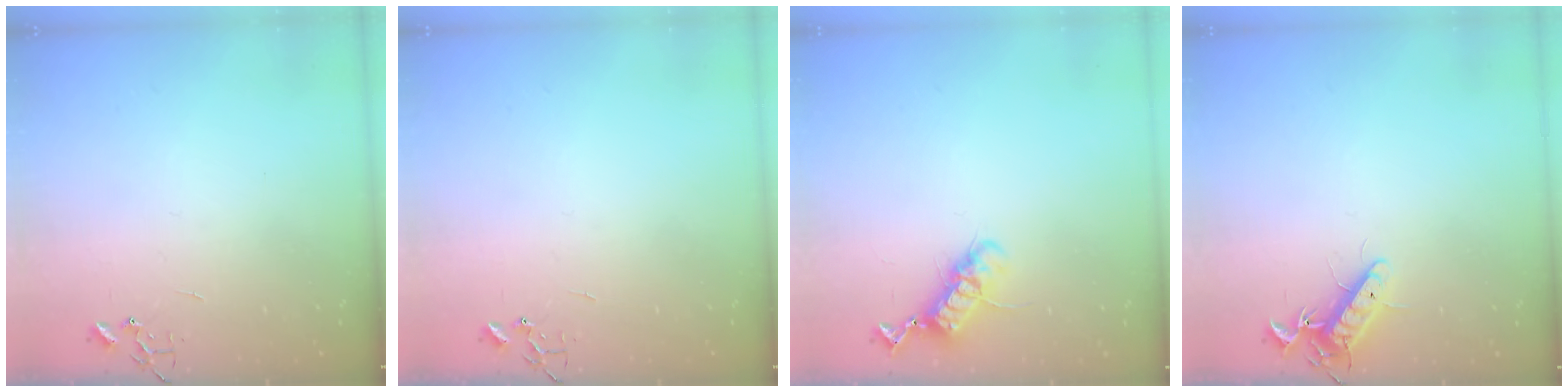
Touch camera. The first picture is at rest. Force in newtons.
{"total": 0.0}
{"total": 11.8, "press": 11.7, "slide": 1.4}
{"total": 11.3, "press": 11.2, "slide": 1.5}